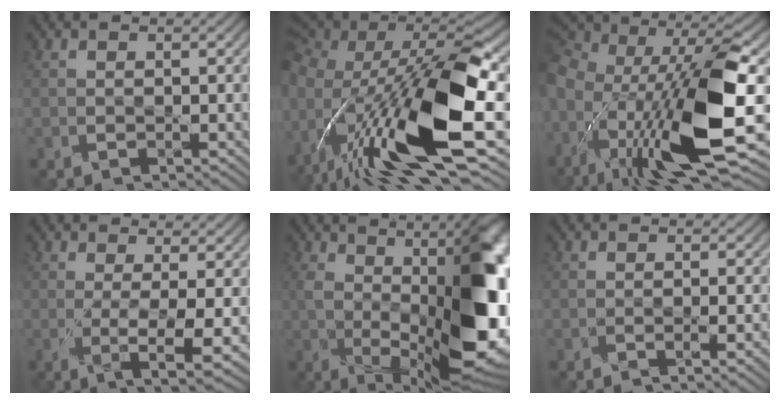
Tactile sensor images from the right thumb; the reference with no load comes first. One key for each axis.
{"total": 20.0, "fx": -5.1, "fy": 8.9, "fz": 17.2, "tx": -0.343, "ty": -0.026, "tz": -0.084}
{"total": 18.0, "fx": -4.8, "fy": 8.3, "fz": 15.3, "tx": -0.329, "ty": -0.006, "tz": -0.080}
{"total": 5.8, "fx": -0.4, "fy": 1.1, "fz": 5.7, "tx": -0.103, "ty": -0.009, "tz": -0.005}
{"total": 16.7, "fx": -0.4, "fy": 6.7, "fz": 15.3, "tx": -0.221, "ty": -0.019, "tz": 0.007}
{"total": 2.8, "fx": -1.3, "fy": 0.5, "fz": 2.4, "tx": -0.032, "ty": 0.005, "tz": -0.028}